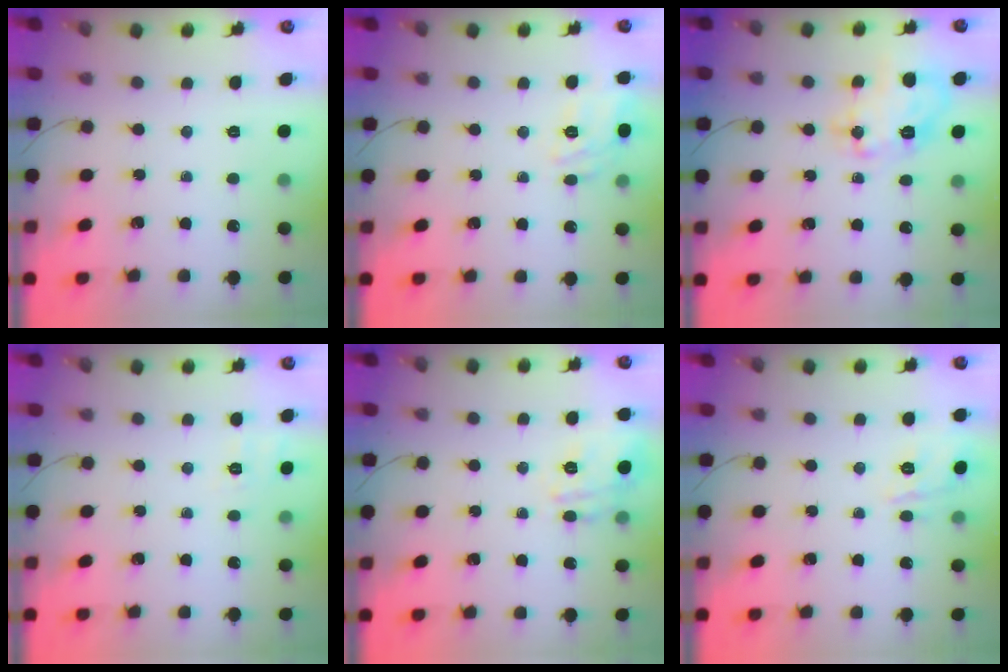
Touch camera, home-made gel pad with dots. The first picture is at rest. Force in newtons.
{"total": 7.6, "press": 7.6, "slide": 0.8}
{"total": 15.1, "press": 15.1, "slide": 0.9}
{"total": 1.9, "press": 0.6, "slide": 1.9}
{"total": 5.5, "press": 5.4, "slide": 0.9}
{"total": 7.2, "press": 7.2, "slide": 1.1}